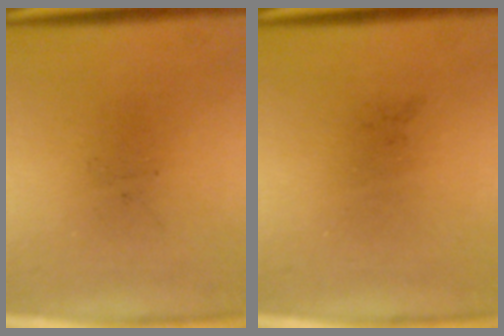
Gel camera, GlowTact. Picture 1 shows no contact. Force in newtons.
{"total": 0.0}